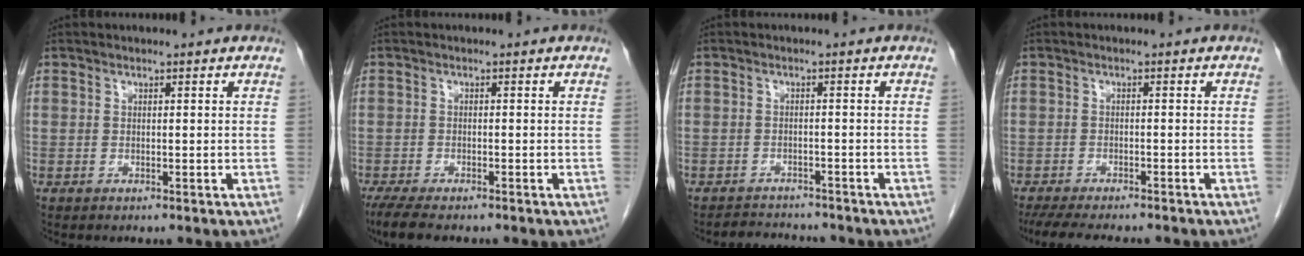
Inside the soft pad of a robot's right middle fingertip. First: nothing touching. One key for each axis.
{"total": 6.3, "fx": -5.1, "fy": 1.6, "fz": 3.5, "tx": -0.063, "ty": -0.015, "tz": -0.079}
{"total": 4.4, "fx": -4.3, "fy": 1.1, "fz": 0.2, "tx": -0.005, "ty": -0.004, "tz": -0.065}
{"total": 10.8, "fx": -9.3, "fy": 2.2, "fz": 5.1, "tx": -0.079, "ty": -0.014, "tz": -0.133}